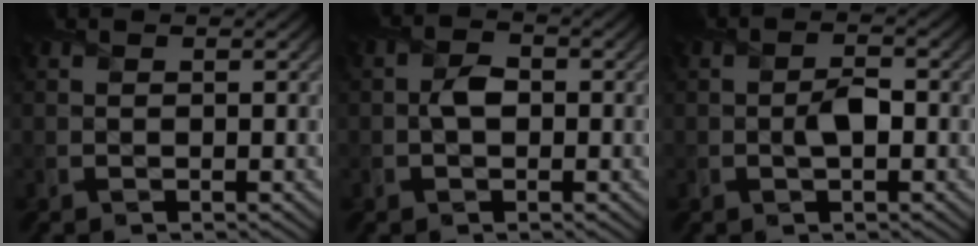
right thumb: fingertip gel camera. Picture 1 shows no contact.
{"total": 2.3, "force": [-0.3, 1.6, 1.6], "torque": [-0.033, 0.002, -0.009]}
{"total": 2.6, "force": [-0.4, 1.3, 2.1], "torque": [-0.041, -0.001, -0.008]}